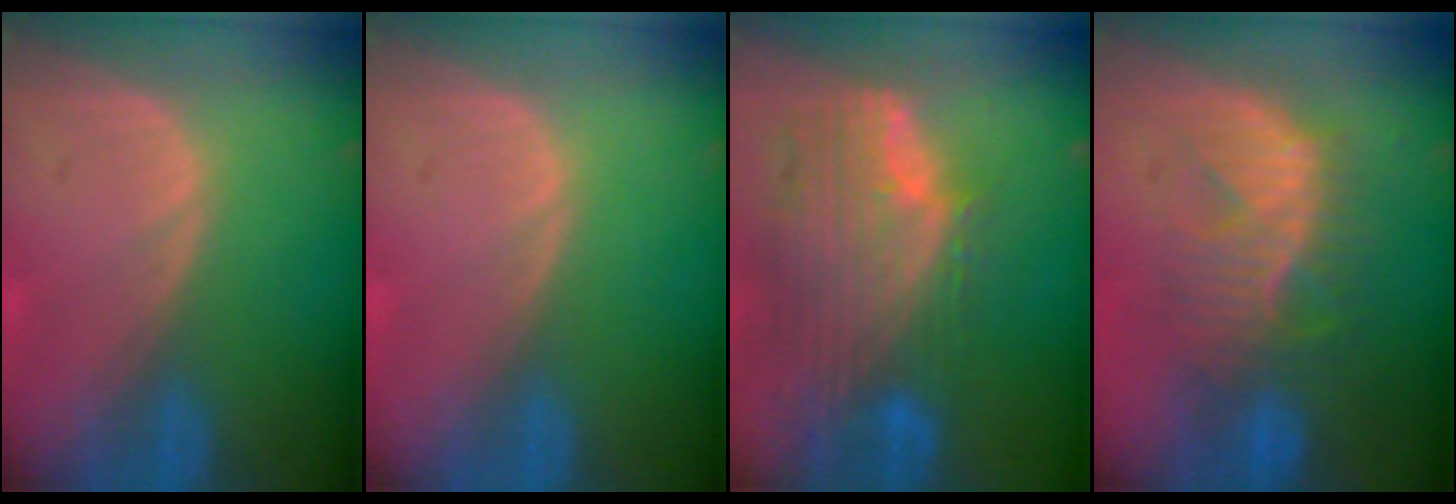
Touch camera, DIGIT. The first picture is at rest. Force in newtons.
{"total": 0.0}
{"total": 11.8, "press": 10.1, "slide": 6.1}
{"total": 9.3, "press": 8.8, "slide": 3.0}